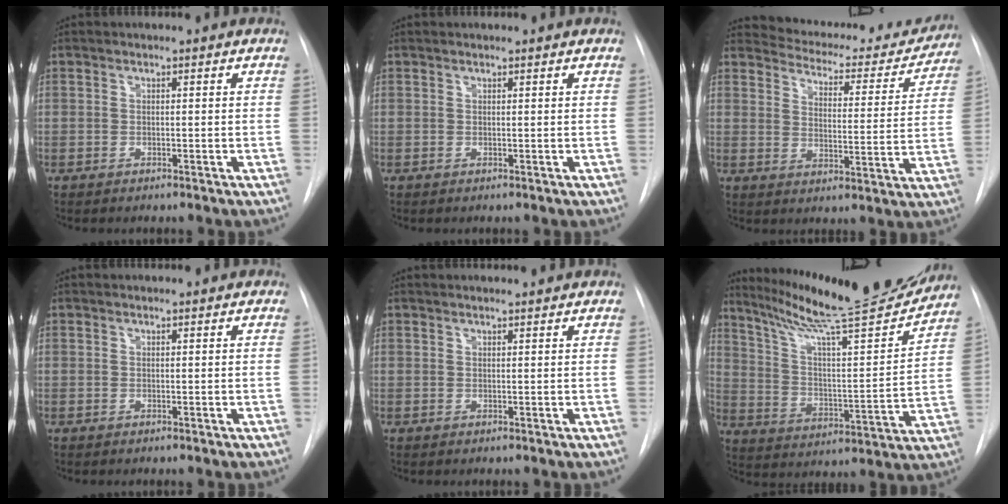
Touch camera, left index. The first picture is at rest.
{"total": 1.0, "force": [1.0, 0.1, 0.1], "torque": [-0.006, 0.011, 0.016]}
{"total": 17.3, "force": [16.3, 4.3, 3.8], "torque": [-0.034, -0.032, 0.197]}
{"total": 1.1, "force": [1.0, 0.3, 0.3], "torque": [-0.007, 0.013, 0.014]}
{"total": 3.1, "force": [3.0, 0.2, 0.7], "torque": [-0.012, 0.015, 0.039]}
{"total": 22.1, "force": [19.9, 0.8, 9.5], "torque": [-0.158, -0.045, 0.298]}